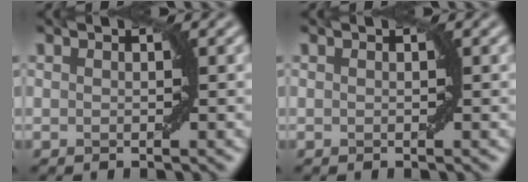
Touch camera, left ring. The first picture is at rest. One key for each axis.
{"total": 0.0}